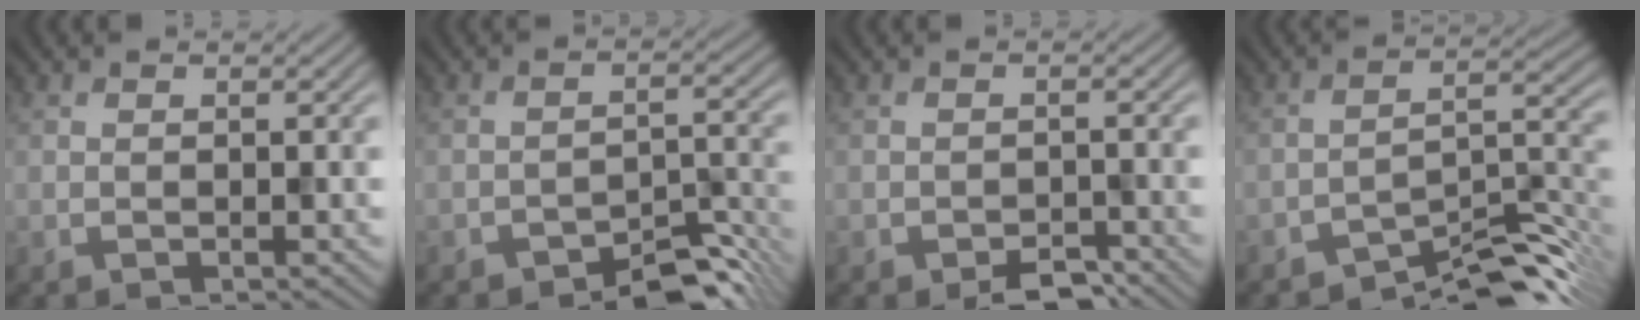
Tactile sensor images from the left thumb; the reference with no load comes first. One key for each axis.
{"total": 5.5, "fx": -4.5, "fy": 1.8, "fz": 2.6, "tx": -0.029, "ty": 0.008, "tz": -0.069}
{"total": 3.2, "fx": -2.6, "fy": 1.2, "fz": 1.4, "tx": -0.019, "ty": 0.000, "tz": -0.040}
{"total": 8.3, "fx": -7.0, "fy": 1.9, "fz": 4.0, "tx": -0.052, "ty": 0.008, "tz": -0.123}